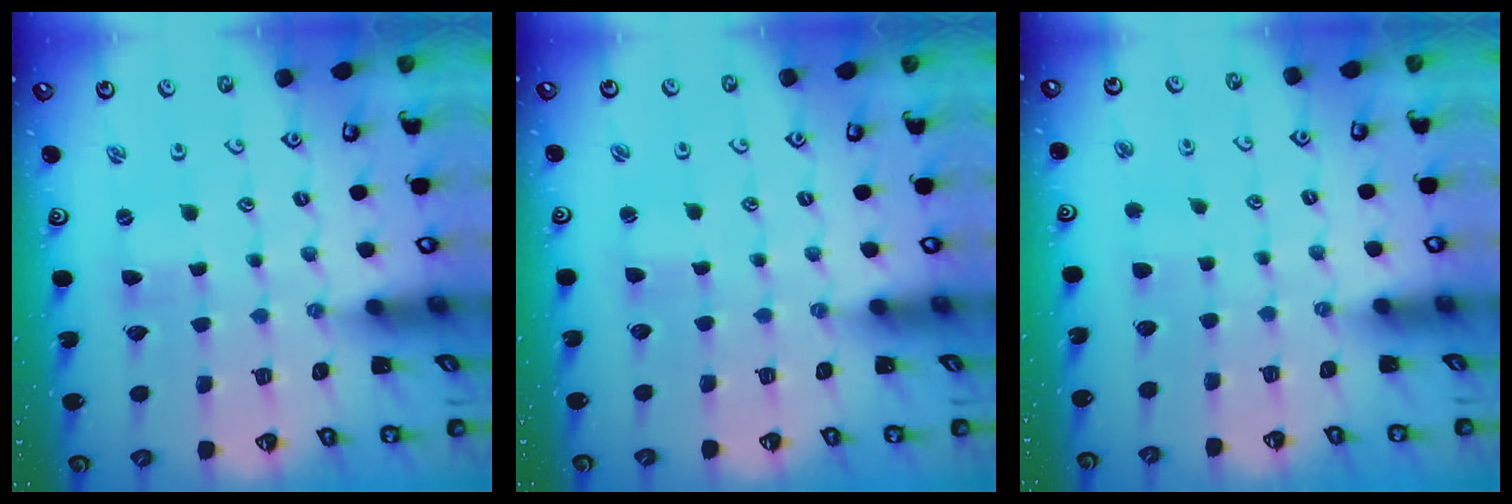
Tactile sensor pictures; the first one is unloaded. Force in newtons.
{"total": 1.9, "press": 1.9, "slide": 0.4}
{"total": 2.7, "press": 2.6, "slide": 0.5}